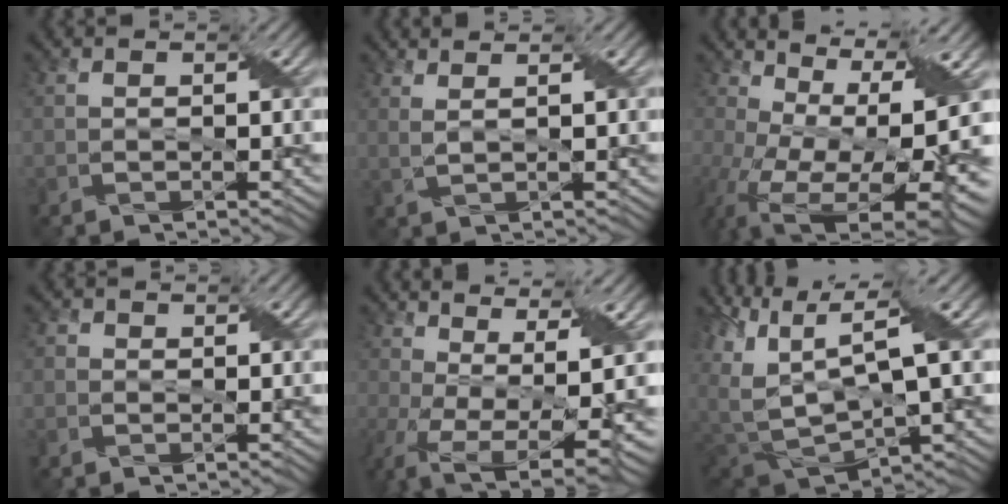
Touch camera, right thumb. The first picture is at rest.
{"total": 2.6, "force": [1.8, 0.7, 1.8], "torque": [-0.028, 0.002, 0.019]}
{"total": 17.1, "force": [-1.0, 8.7, 14.7], "torque": [-0.244, -0.042, 0.035]}
{"total": 1.1, "force": [0.0, 1.1, 0.2], "torque": [-0.002, 0.001, -0.005]}
{"total": 12.7, "force": [-3.5, 5.3, 11.0], "torque": [-0.228, -0.048, -0.034]}
{"total": 11.7, "force": [4.2, 5.6, 9.4], "torque": [-0.233, -0.017, 0.091]}